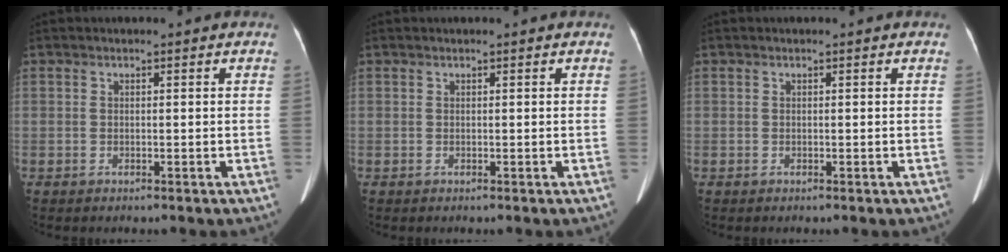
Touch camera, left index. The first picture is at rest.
{"total": 0.6, "force": [0.6, 0.0, 0.2], "torque": [-0.007, 0.013, 0.013]}
{"total": 0.0}